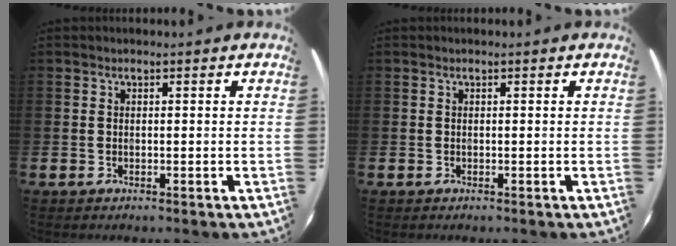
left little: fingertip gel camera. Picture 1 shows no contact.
{"total": 0.0}